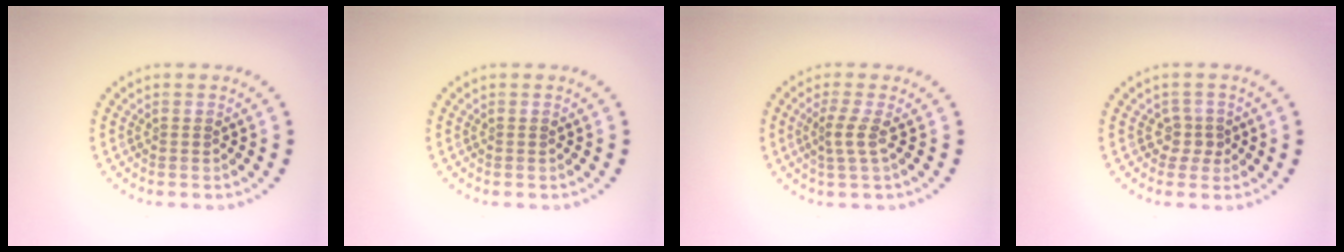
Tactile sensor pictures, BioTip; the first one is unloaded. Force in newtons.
{"total": 0.0}
{"total": 1.9, "press": 1.3, "slide": 1.4}
{"total": 1.7, "press": 1.1, "slide": 1.3}